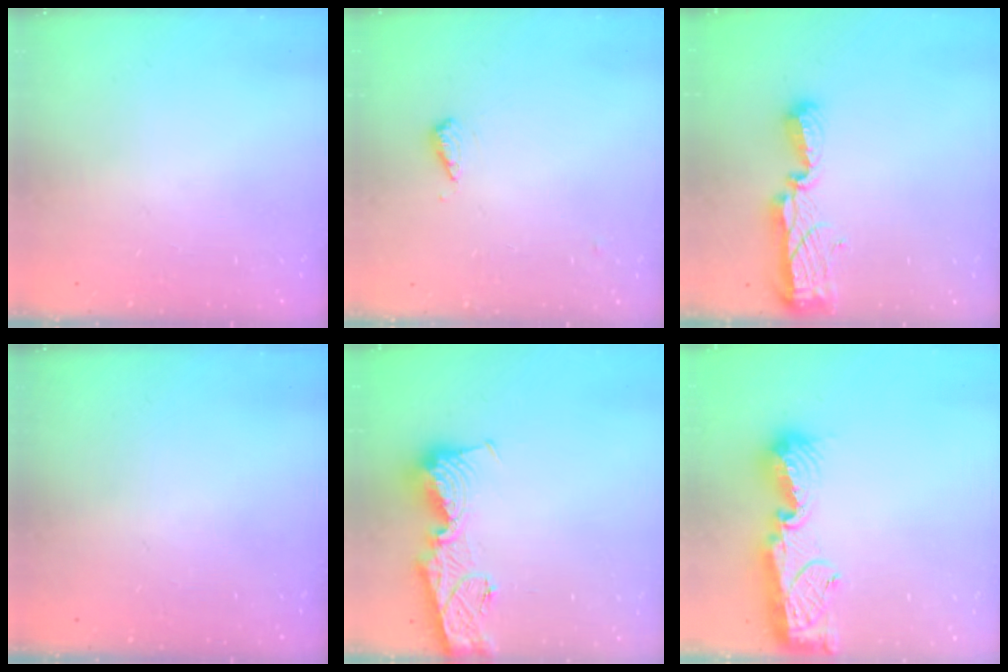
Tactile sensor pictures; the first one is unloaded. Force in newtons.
{"total": 8.3, "press": 8.3, "slide": 0.9}
{"total": 8.3, "press": 8.3, "slide": 0.8}
{"total": 0.0}
{"total": 13.6, "press": 13.5, "slide": 1.5}
{"total": 15.7, "press": 15.6, "slide": 1.3}